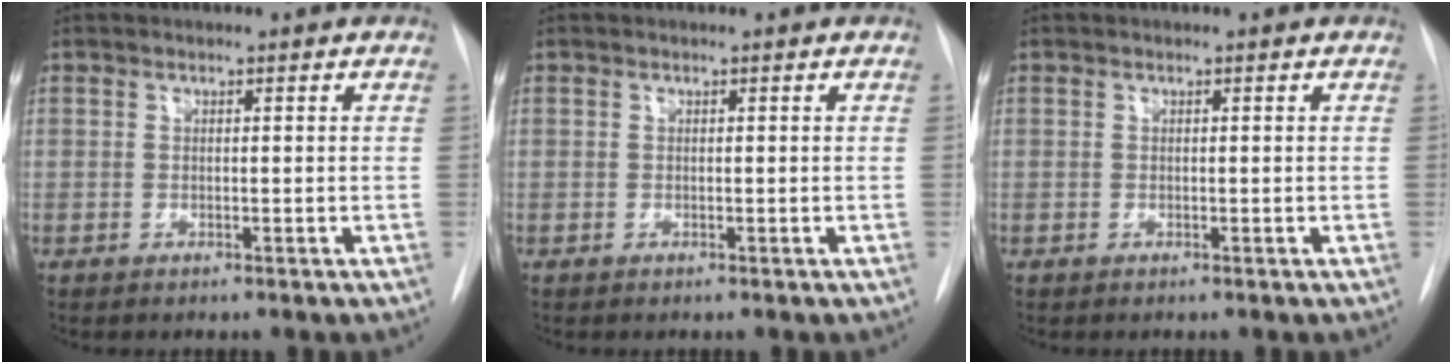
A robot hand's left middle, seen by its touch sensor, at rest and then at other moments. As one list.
[{"total": 0.0}, {"total": 0.0}]